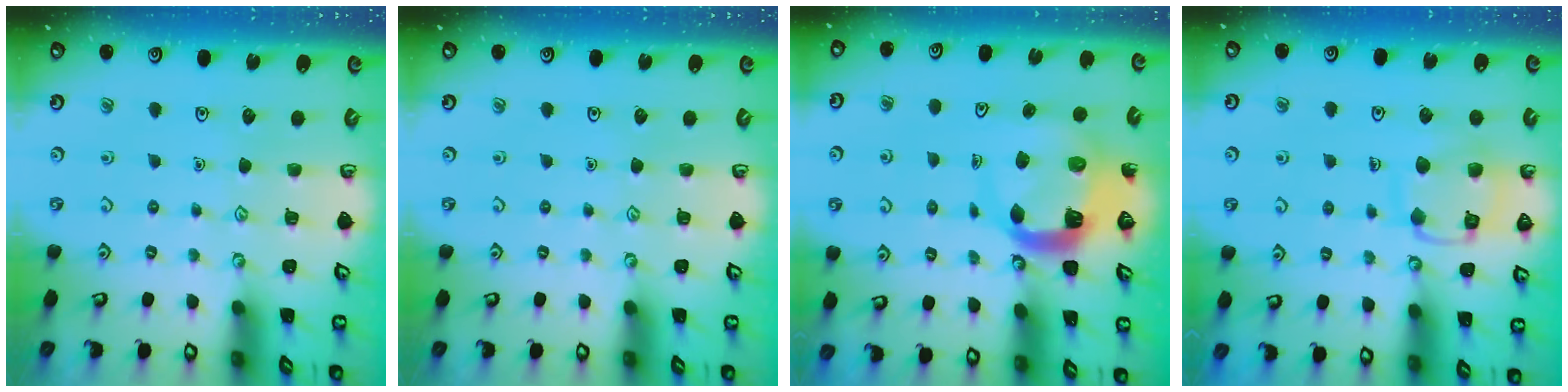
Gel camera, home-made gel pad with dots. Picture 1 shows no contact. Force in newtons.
{"total": 0.0}
{"total": 7.1, "press": 7.0, "slide": 0.7}
{"total": 12.4, "press": 12.4, "slide": 1.0}